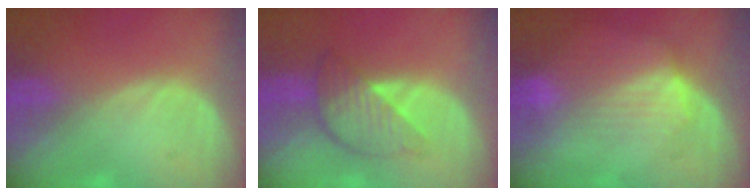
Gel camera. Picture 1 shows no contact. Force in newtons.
{"total": 6.0, "press": 6.0, "slide": 0.4}
{"total": 7.2, "press": 6.5, "slide": 3.0}